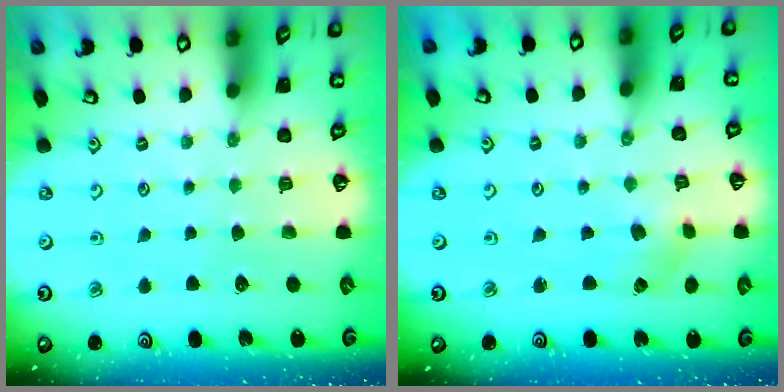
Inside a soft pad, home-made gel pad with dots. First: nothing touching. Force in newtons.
{"total": 4.3, "press": 4.3, "slide": 0.2}